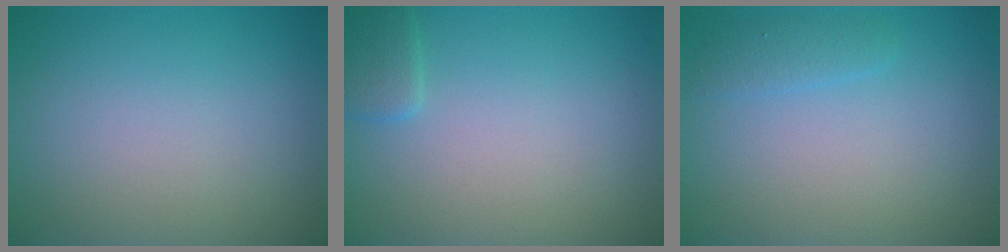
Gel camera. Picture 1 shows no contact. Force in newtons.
{"total": 1.5, "press": 1.5, "slide": 0.1}
{"total": 1.2, "press": 1.2, "slide": 0.1}